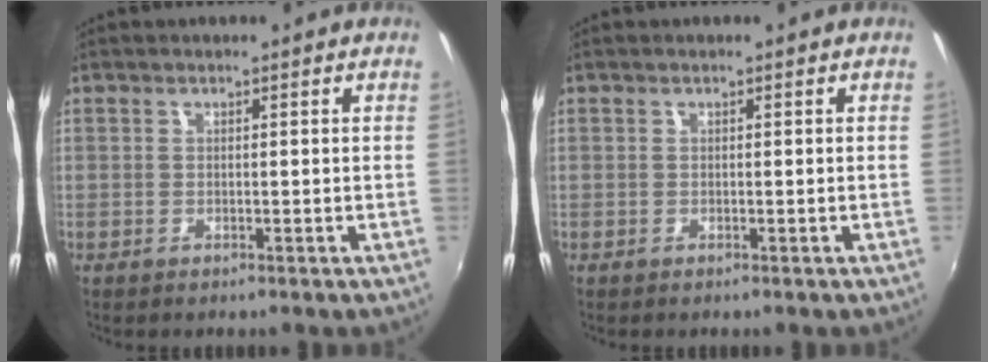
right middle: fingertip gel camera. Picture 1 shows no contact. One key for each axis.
{"total": 0.0}